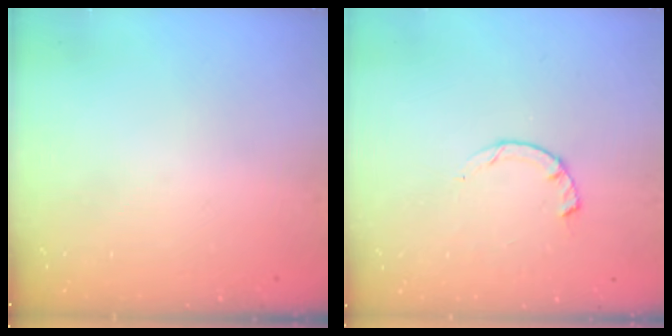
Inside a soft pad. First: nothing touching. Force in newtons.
{"total": 2.3, "press": 2.3, "slide": 0.4}